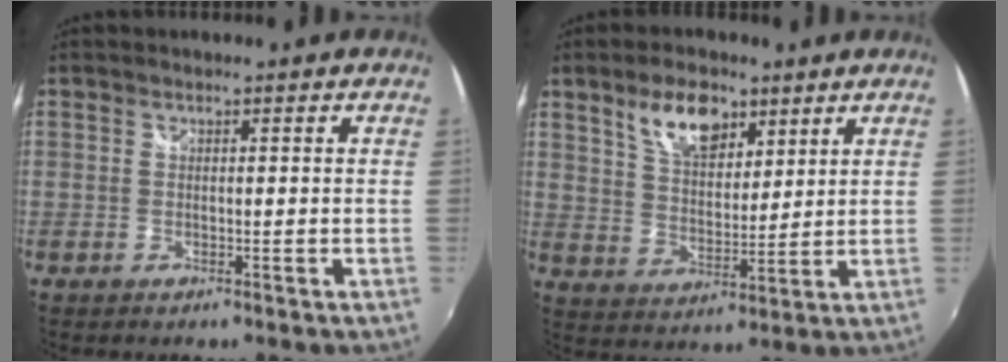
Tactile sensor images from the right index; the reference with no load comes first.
{"total": 9.6, "force": [5.7, 4.8, 6.1], "torque": [-0.105, 0.012, 0.106]}